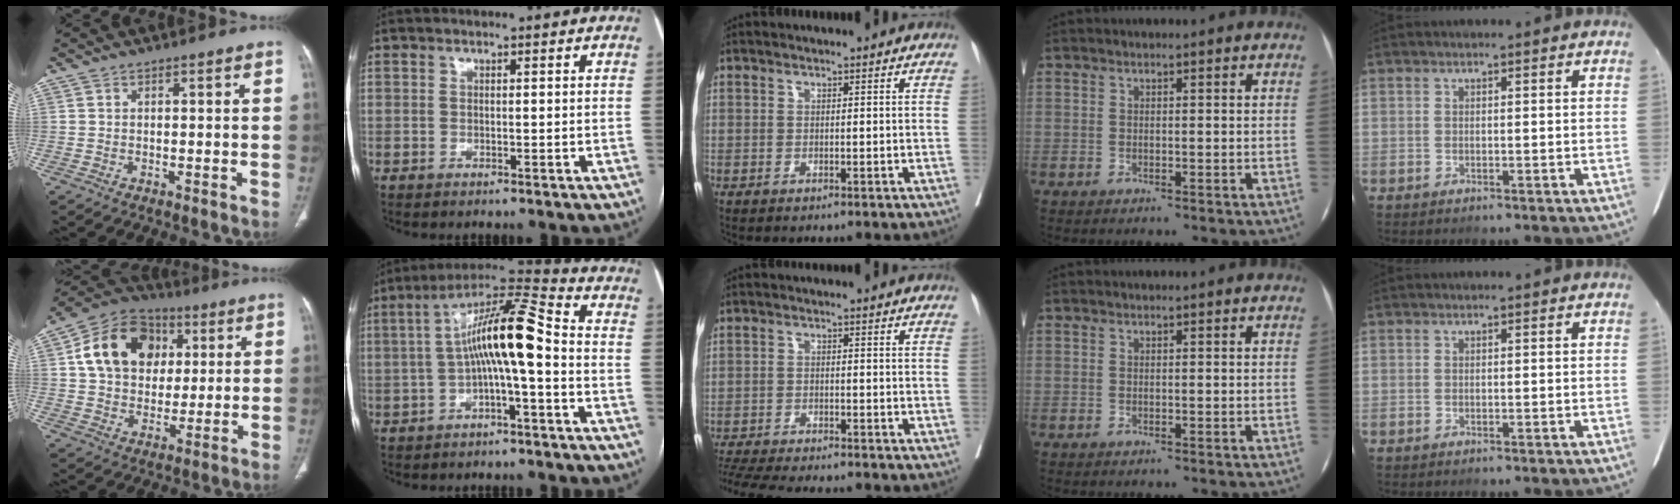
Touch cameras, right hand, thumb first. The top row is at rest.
{"thumb": {"total": 16.6, "force": [4.1, 13.0, 9.5], "torque": [-0.140, 0.008, 0.065]}, "index": {"total": 11.9, "force": [-1.0, 1.3, 11.8], "torque": [-0.210, 0.036, -0.020]}, "middle": {"total": 13.1, "force": [-11.8, 1.6, 5.5], "torque": [-0.095, -0.017, -0.174]}}